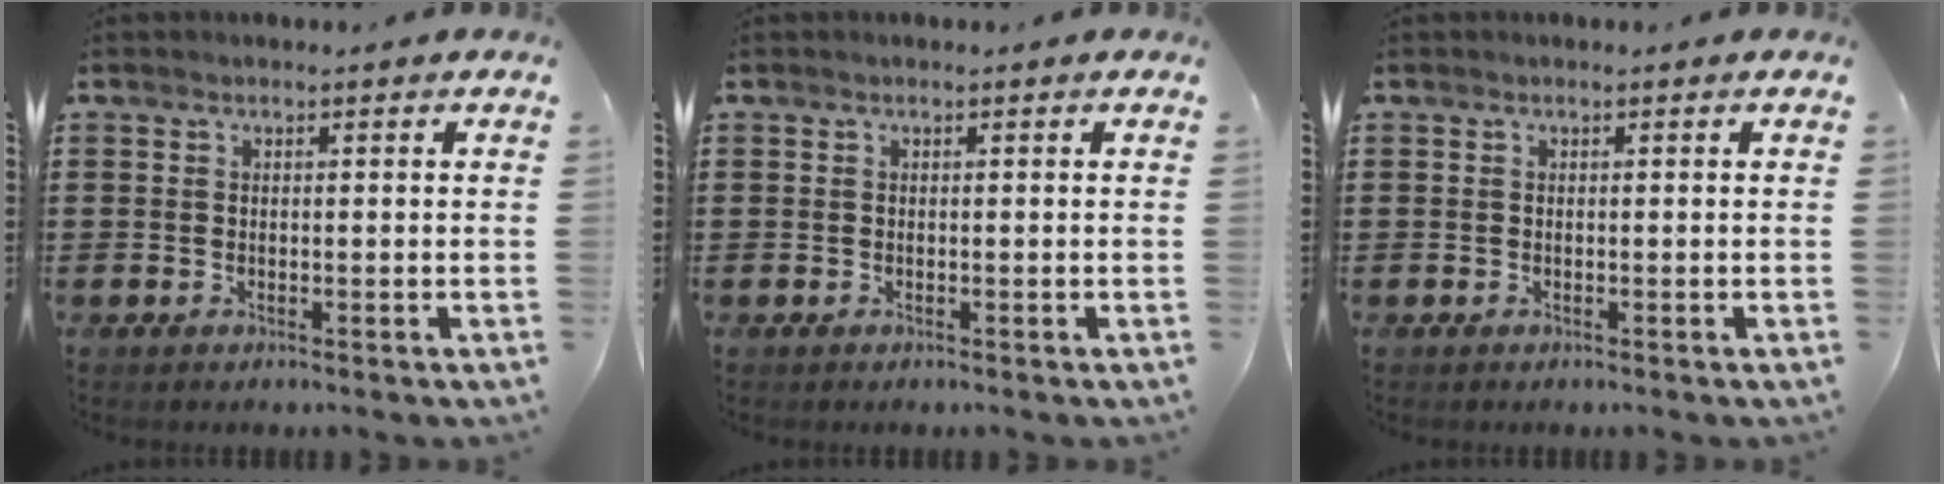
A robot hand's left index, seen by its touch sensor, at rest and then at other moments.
{"total": 0.0}
{"total": 0.0}